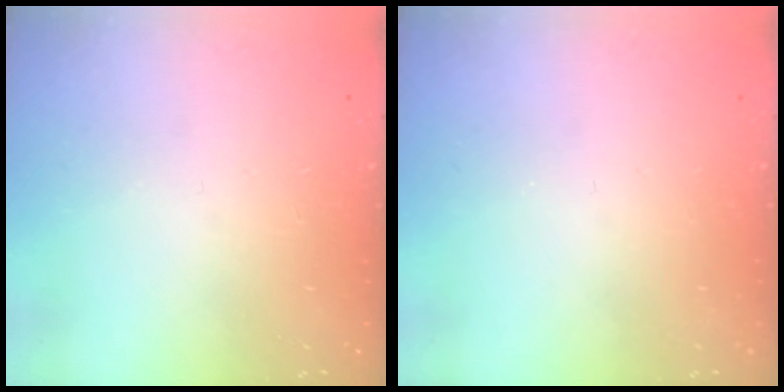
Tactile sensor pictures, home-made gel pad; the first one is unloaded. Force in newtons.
{"total": 0.0}